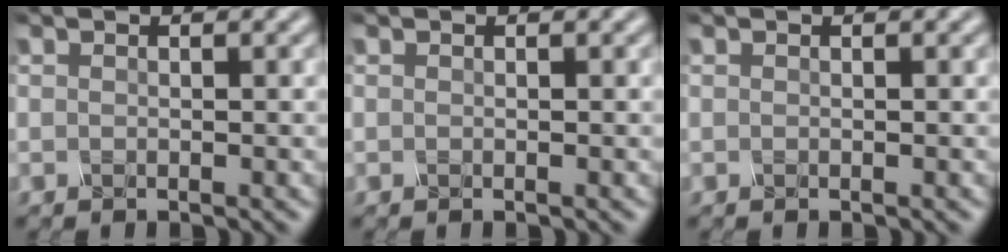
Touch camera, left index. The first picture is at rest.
{"total": 0.0}
{"total": 0.0}